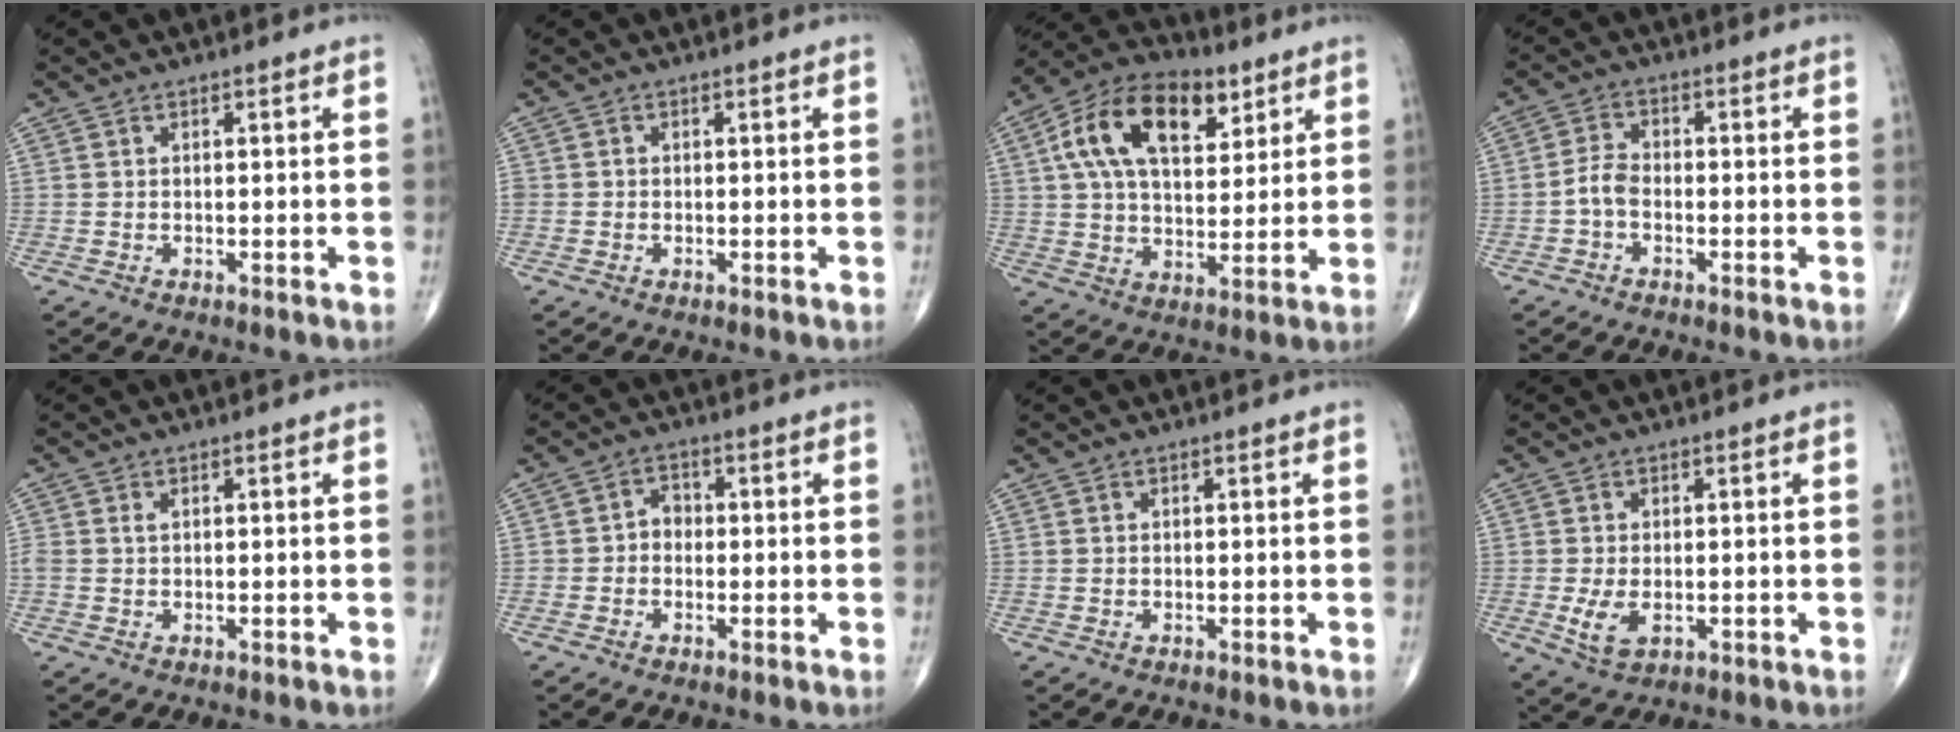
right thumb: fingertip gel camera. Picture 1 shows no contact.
{"total": 0.7, "force": [-0.2, 0.7, 0.2], "torque": [0.003, 0.004, -0.005]}
{"total": 18.0, "force": [7.1, 10.1, 13.1], "torque": [-0.202, -0.005, 0.118]}
{"total": 3.3, "force": [-1.3, 1.9, 2.3], "torque": [-0.047, 0.016, -0.033]}
{"total": 1.1, "force": [0.3, 0.7, 0.8], "torque": [-0.023, 0.008, 0.010]}
{"total": 2.8, "force": [-0.6, 2.3, 1.4], "torque": [-0.004, 0.014, -0.019]}
{"total": 0.0}
{"total": 4.6, "force": [-0.9, 2.7, 3.6], "torque": [-0.074, -0.010, -0.011]}